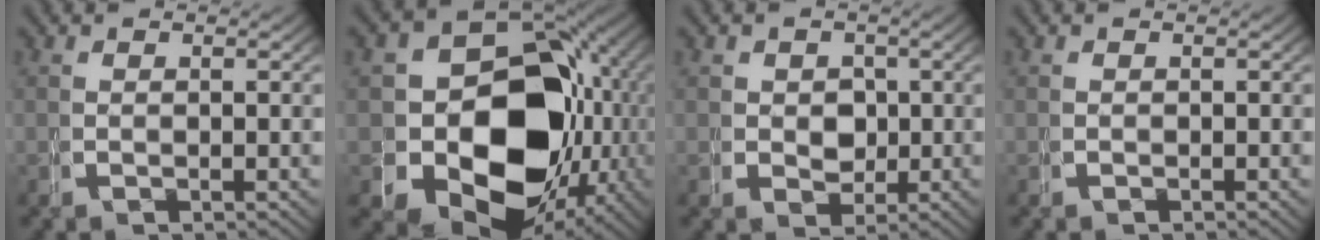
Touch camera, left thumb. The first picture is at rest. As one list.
[{"total": 20.7, "force": [-2.0, 15.2, 13.9], "torque": [-0.256, -0.082, -0.004]}, {"total": 2.1, "force": [0.0, 2.1, 0.3], "torque": [-0.008, -0.021, 0.012]}, {"total": 0.0}]